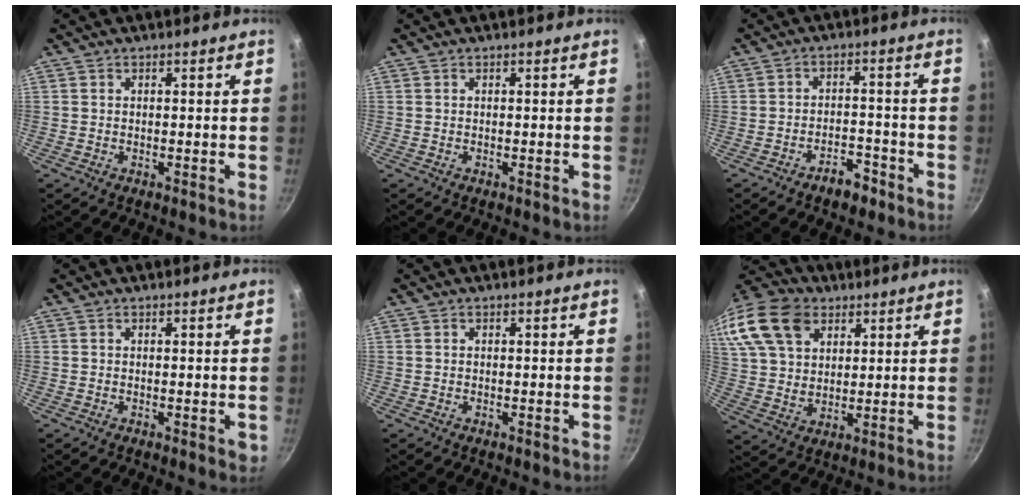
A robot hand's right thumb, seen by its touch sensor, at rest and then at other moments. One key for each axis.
{"total": 0.0}
{"total": 4.8, "fx": -3.5, "fy": 2.3, "fz": 2.3, "tx": -0.021, "ty": 0.033, "tz": -0.049}
{"total": 1.6, "fx": -0.4, "fy": 0.5, "fz": 1.5, "tx": -0.019, "ty": -0.002, "tz": -0.005}
{"total": 0.0}
{"total": 21.8, "fx": 10.6, "fy": 14.7, "fz": 12.2, "tx": -0.268, "ty": 0.018, "tz": 0.199}